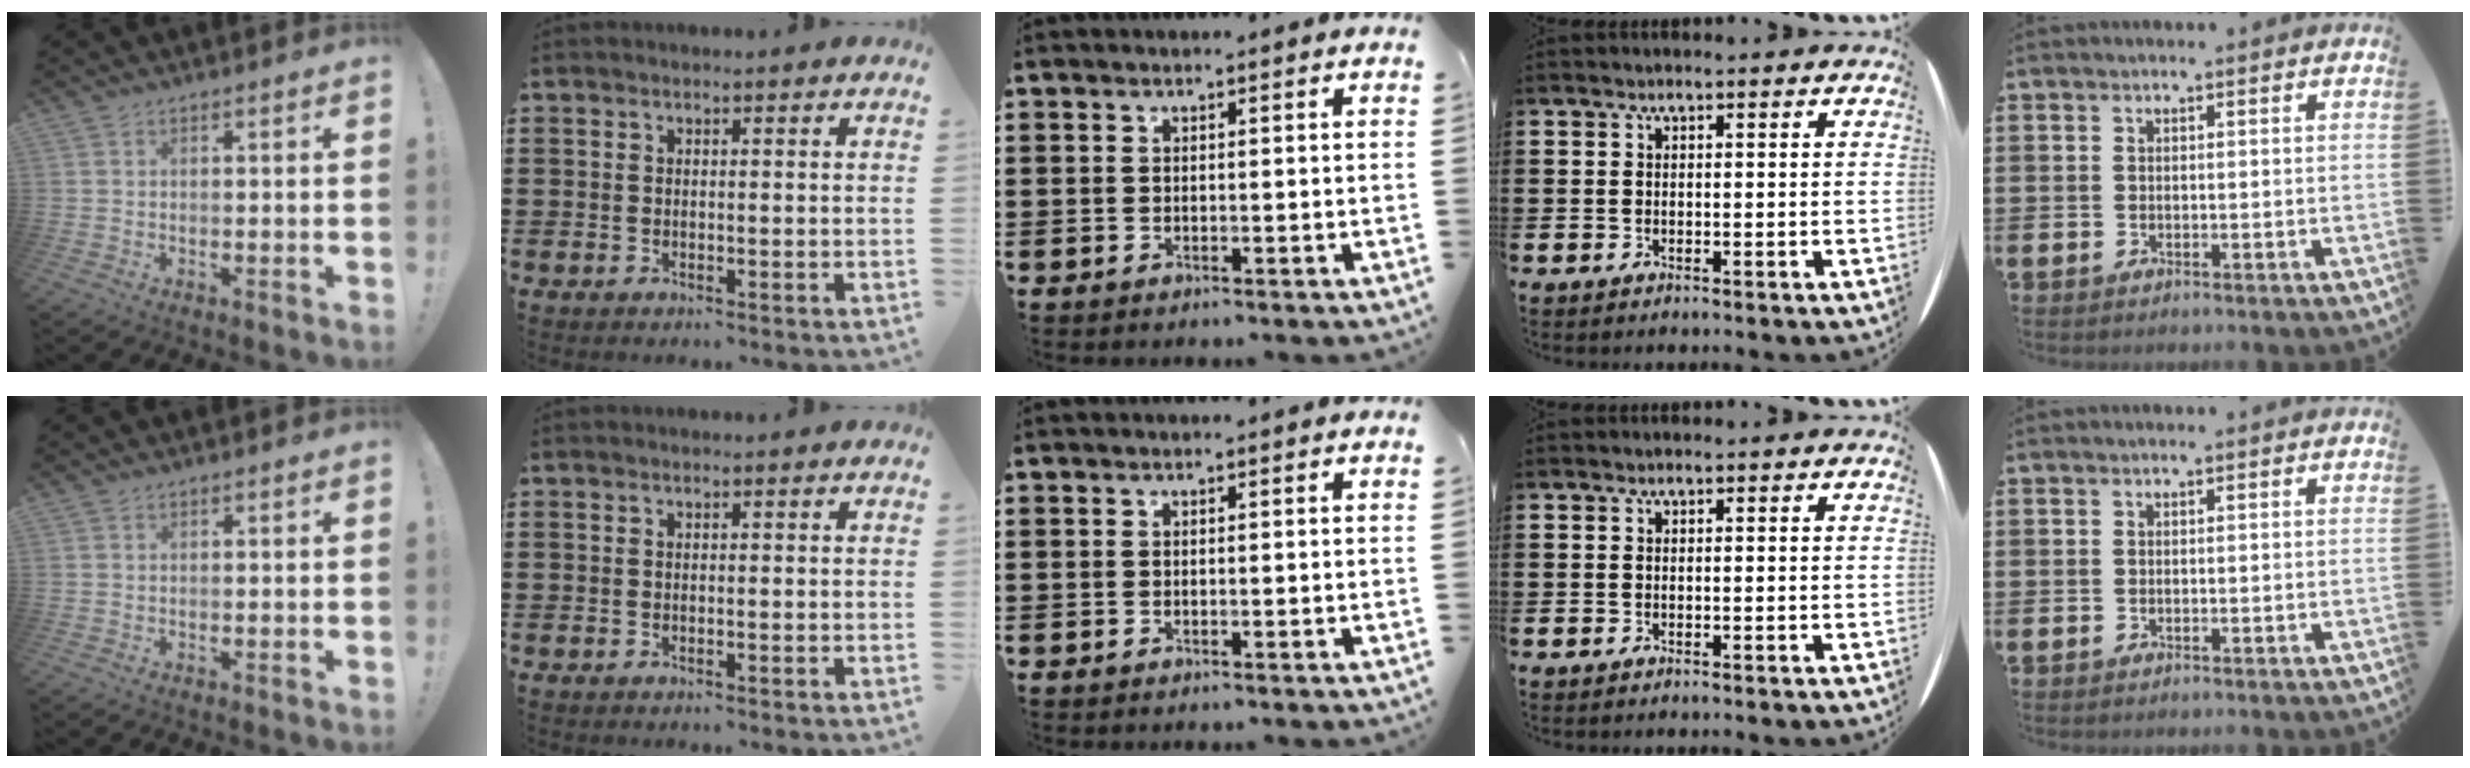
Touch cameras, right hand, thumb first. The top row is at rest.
{}